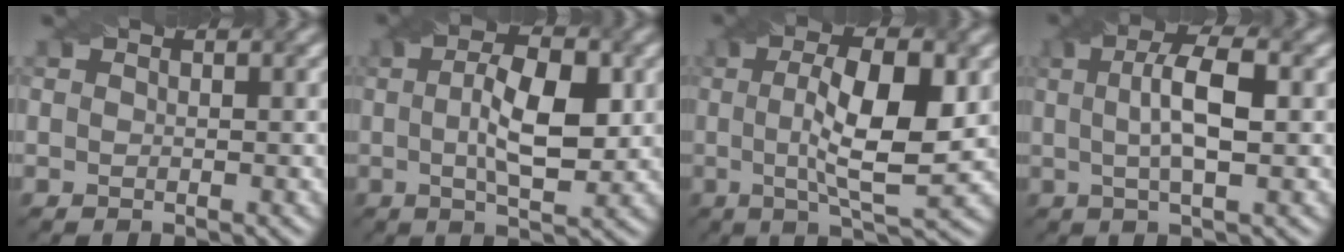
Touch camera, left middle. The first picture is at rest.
{"total": 6.7, "force": [0.6, 2.4, 6.2], "torque": [-0.103, 0.005, 0.007]}
{"total": 8.3, "force": [0.6, 2.2, 8.0], "torque": [-0.127, 0.005, 0.010]}
{"total": 5.2, "force": [0.6, 1.4, 5.0], "torque": [-0.083, 0.010, 0.010]}